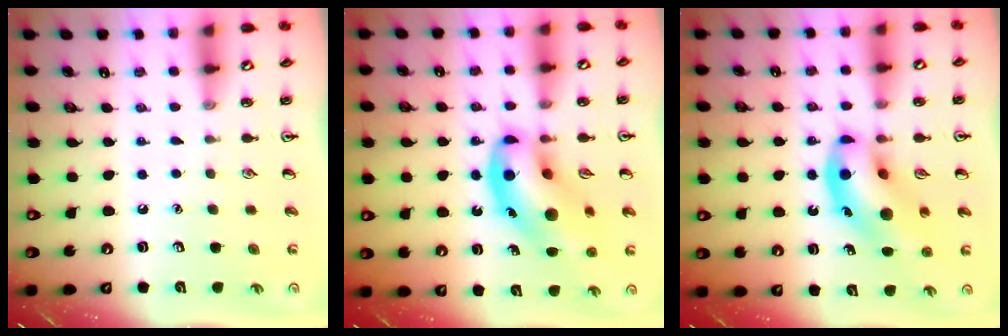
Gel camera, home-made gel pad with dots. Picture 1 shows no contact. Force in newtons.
{"total": 15.6, "press": 15.2, "slide": 3.5}
{"total": 13.2, "press": 12.7, "slide": 3.7}